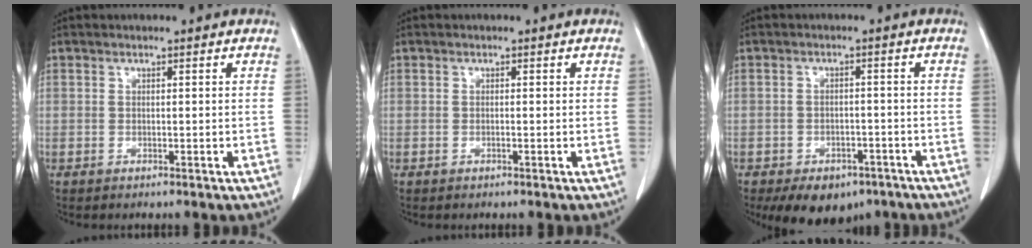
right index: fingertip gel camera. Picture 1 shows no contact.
{"total": 0.0}
{"total": 8.9, "force": [-6.1, 5.3, 3.7], "torque": [-0.047, 0.008, -0.083]}